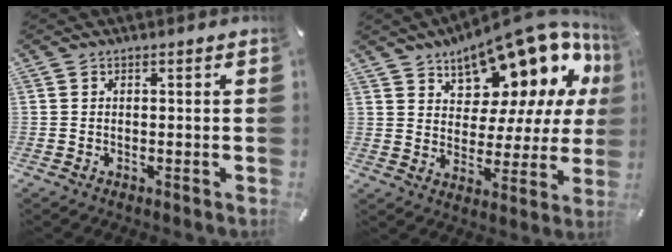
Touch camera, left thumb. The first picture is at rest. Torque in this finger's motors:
{"motor_torque": [2.37, 2.64, 1.08, 0.27, 0.18]}